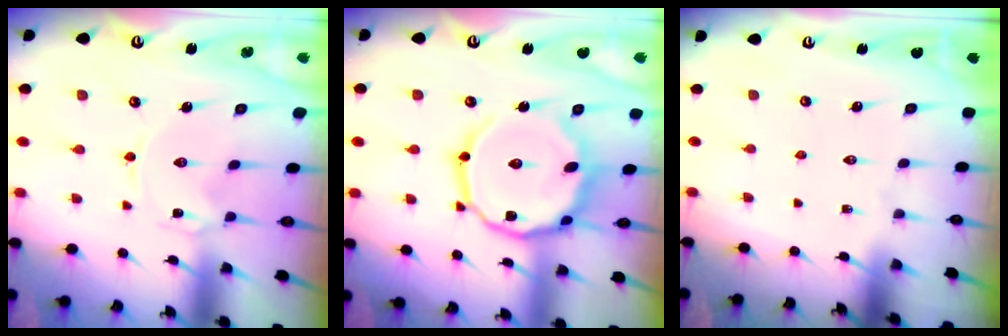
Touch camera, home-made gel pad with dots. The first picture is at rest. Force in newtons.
{"total": 17.7, "press": 17.6, "slide": 1.3}
{"total": 0.0}